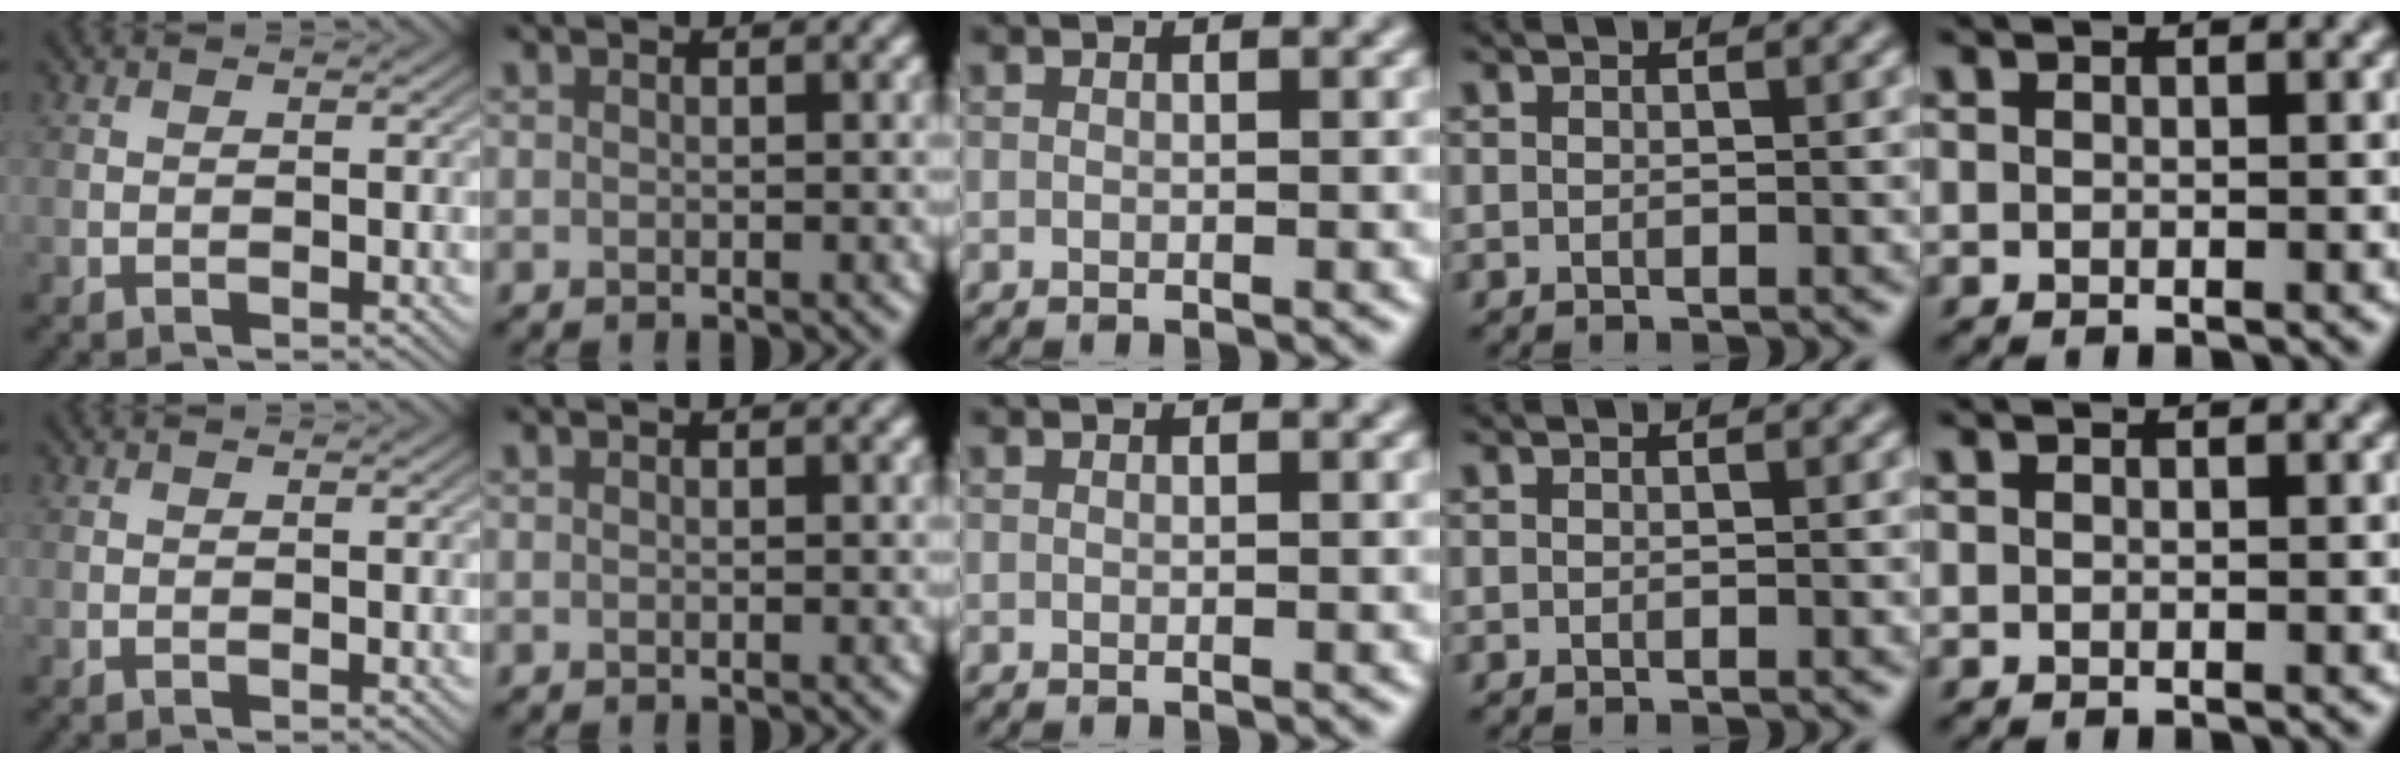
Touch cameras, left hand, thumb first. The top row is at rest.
{}